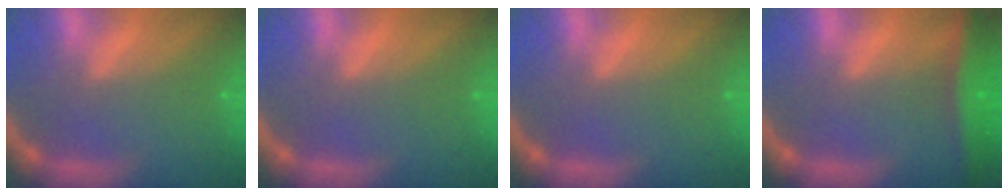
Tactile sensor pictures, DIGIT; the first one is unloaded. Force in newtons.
{"total": 0.0}
{"total": 0.0}
{"total": 5.9}